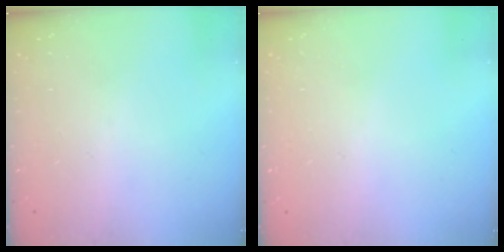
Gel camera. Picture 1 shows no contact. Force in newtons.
{"total": 2.5, "press": 2.5, "slide": 0.2}